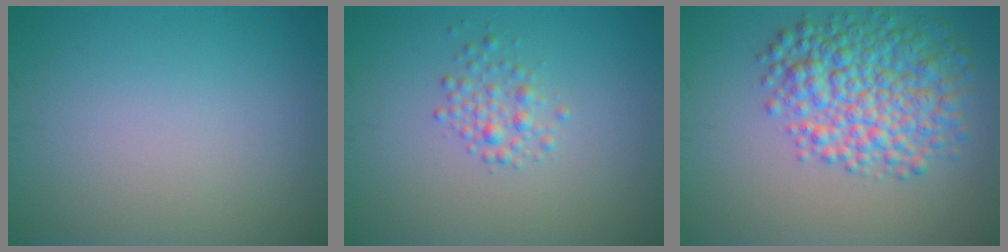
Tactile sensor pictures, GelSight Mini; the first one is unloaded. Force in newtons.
{"total": 1.8, "press": 1.8, "slide": 0.0}
{"total": 7.1, "press": 7.1, "slide": 0.1}